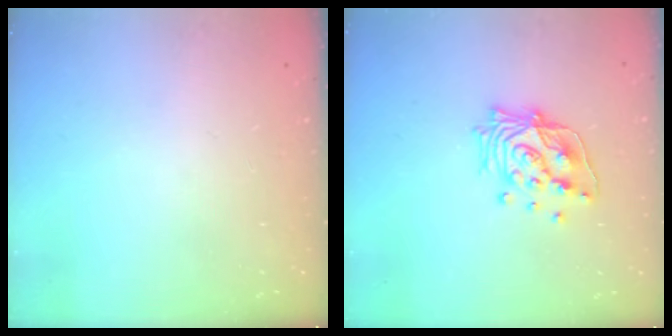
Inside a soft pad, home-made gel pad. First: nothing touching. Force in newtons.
{"total": 15.3, "press": 15.2, "slide": 1.1}